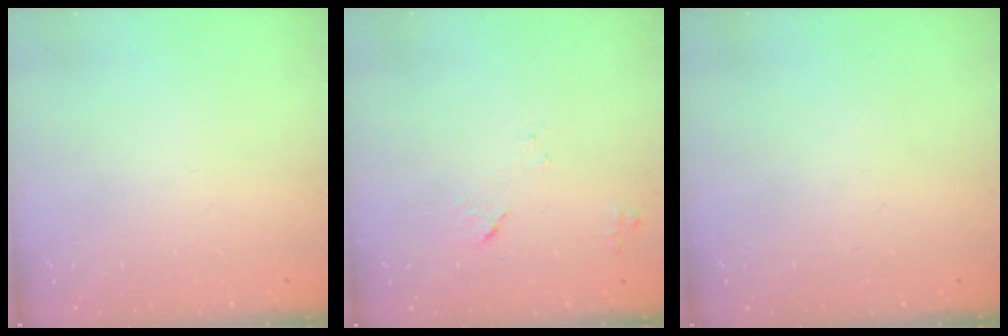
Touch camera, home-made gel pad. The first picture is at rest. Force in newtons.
{"total": 8.0, "press": 7.9, "slide": 0.8}
{"total": 0.0}